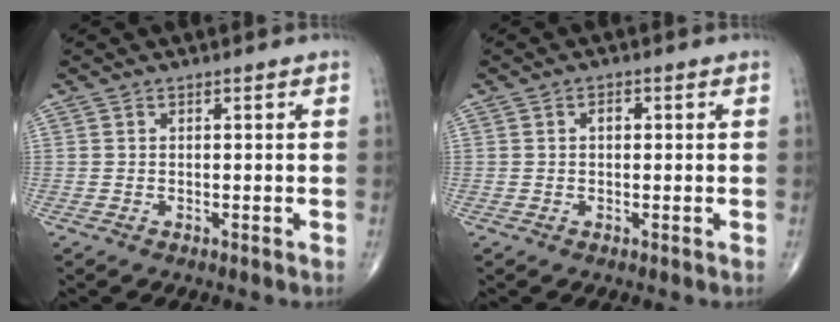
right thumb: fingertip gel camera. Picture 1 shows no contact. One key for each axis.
{"total": 1.5, "fx": 0.2, "fy": 1.0, "fz": 1.1, "tx": -0.014, "ty": 0.006, "tz": 0.001}